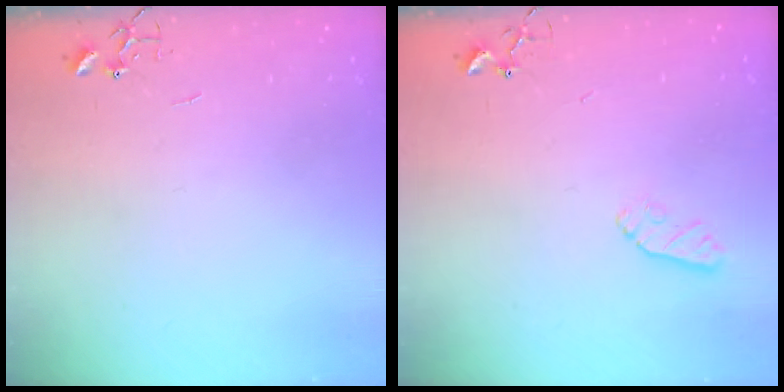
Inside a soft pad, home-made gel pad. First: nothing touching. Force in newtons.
{"total": 7.2, "press": 7.1, "slide": 0.8}